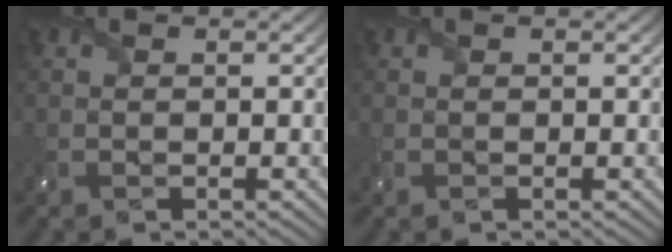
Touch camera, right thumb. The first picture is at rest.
{"total": 0.0}